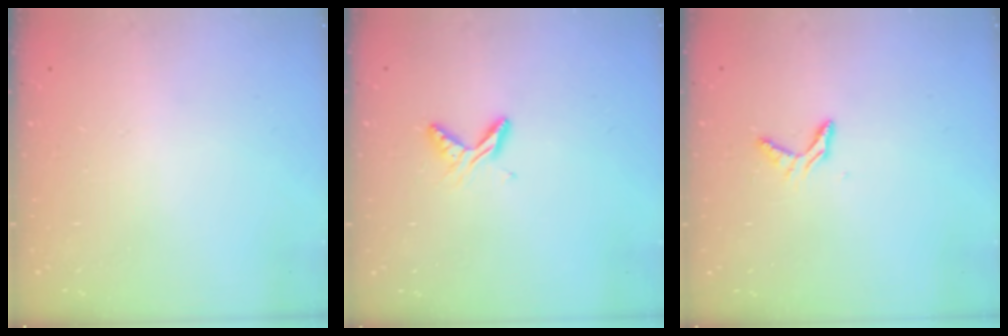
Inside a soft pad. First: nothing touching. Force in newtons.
{"total": 6.1, "press": 6.1, "slide": 0.7}
{"total": 5.1, "press": 5.1, "slide": 0.5}